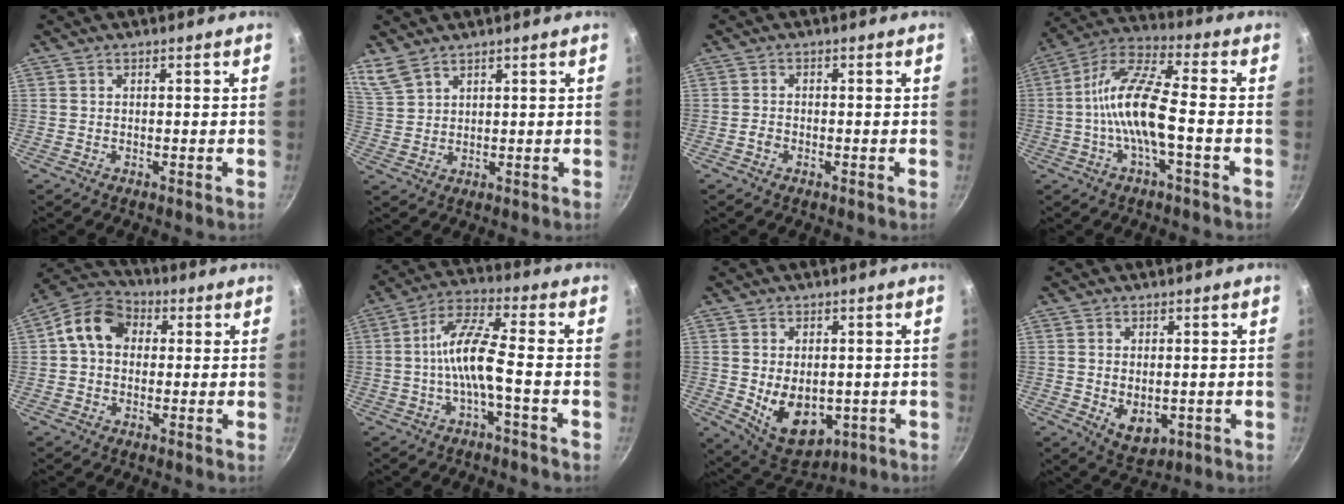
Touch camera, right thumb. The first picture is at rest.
{"total": 4.9, "force": [4.1, 1.9, 1.9], "torque": [-0.035, -0.013, 0.093]}
{"total": 1.4, "force": [-0.8, 0.9, 0.7], "torque": [-0.019, 0.005, -0.019]}
{"total": 13.4, "force": [-2.3, 4.0, 12.6], "torque": [-0.246, 0.037, -0.060]}
{"total": 9.8, "force": [1.5, 7.7, 5.8], "torque": [-0.071, 0.023, 0.005]}
{"total": 9.5, "force": [-2.2, 2.2, 9.0], "torque": [-0.185, 0.034, -0.049]}
{"total": 11.8, "force": [-1.4, 8.1, 8.5], "torque": [-0.102, -0.016, 0.004]}
{"total": 6.5, "force": [-0.6, 4.4, 4.8], "torque": [-0.066, -0.013, 0.004]}